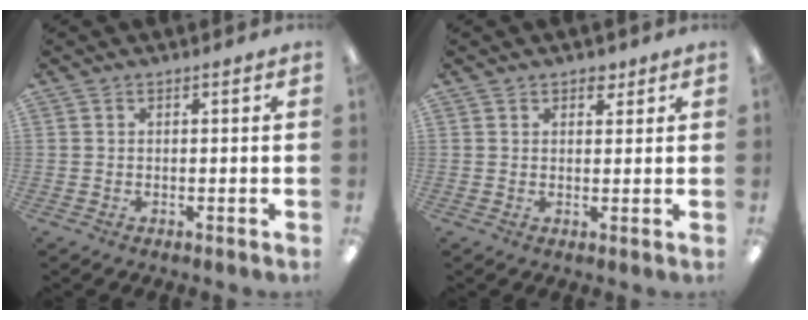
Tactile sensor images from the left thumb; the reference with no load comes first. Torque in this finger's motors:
{"motor_torque": [-0.08, 0.06, -0.27, 0.31, 0.01]}